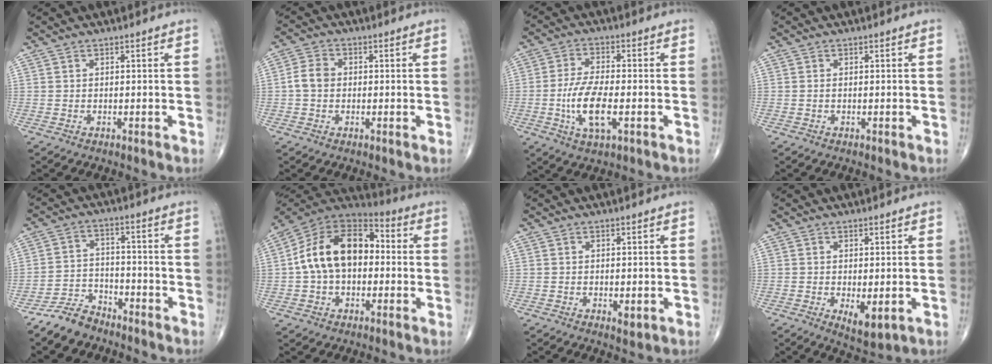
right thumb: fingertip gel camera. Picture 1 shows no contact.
{"total": 4.1, "force": [-0.2, 3.2, 2.5], "torque": [-0.047, 0.011, -0.012]}
{"total": 9.6, "force": [-2.3, 3.7, 8.5], "torque": [-0.168, 0.006, -0.042]}
{"total": 0.0}
{"total": 6.3, "force": [-5.4, 3.0, 1.2], "torque": [-0.013, 0.033, -0.110]}
{"total": 17.6, "force": [0.5, 11.5, 13.3], "torque": [-0.204, 0.041, -0.003]}
{"total": 1.6, "force": [-0.3, 0.7, 1.4], "torque": [-0.017, -0.004, -0.003]}
{"total": 4.8, "force": [-1.1, 2.0, 4.2], "torque": [-0.062, -0.016, -0.009]}